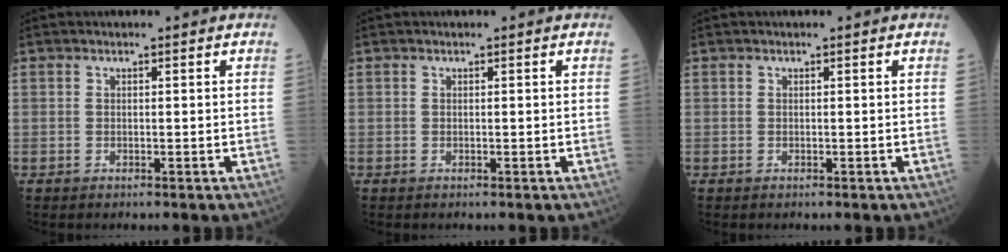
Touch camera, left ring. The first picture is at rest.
{"total": 0.0}
{"total": 0.0}